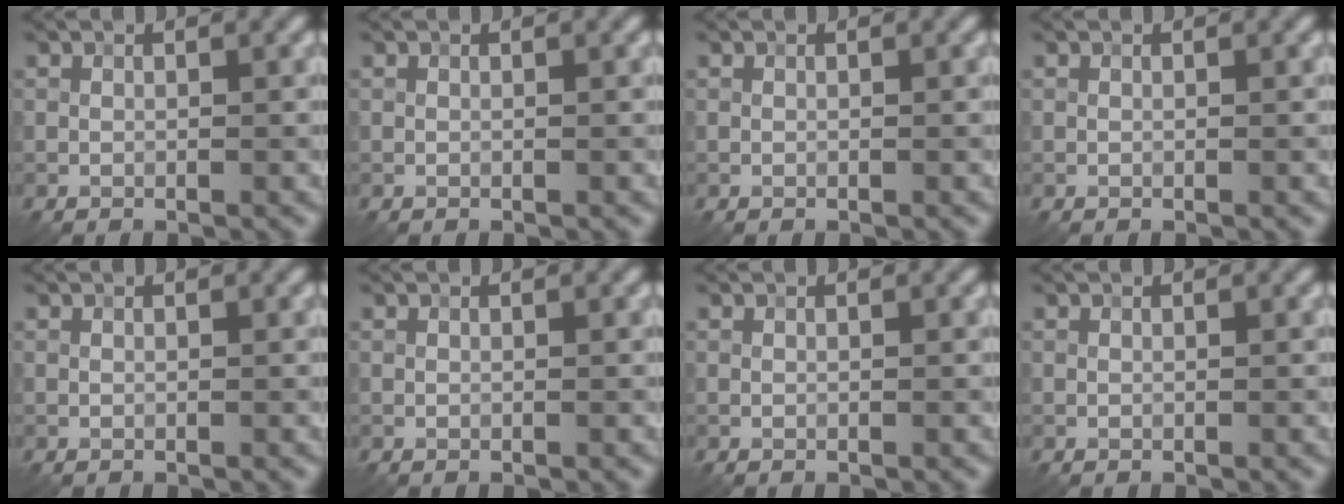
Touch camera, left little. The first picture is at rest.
{"total": 0.0}
{"total": 0.0}
{"total": 0.0}
{"total": 0.0}
{"total": 0.0}
{"total": 0.0}
{"total": 0.0}